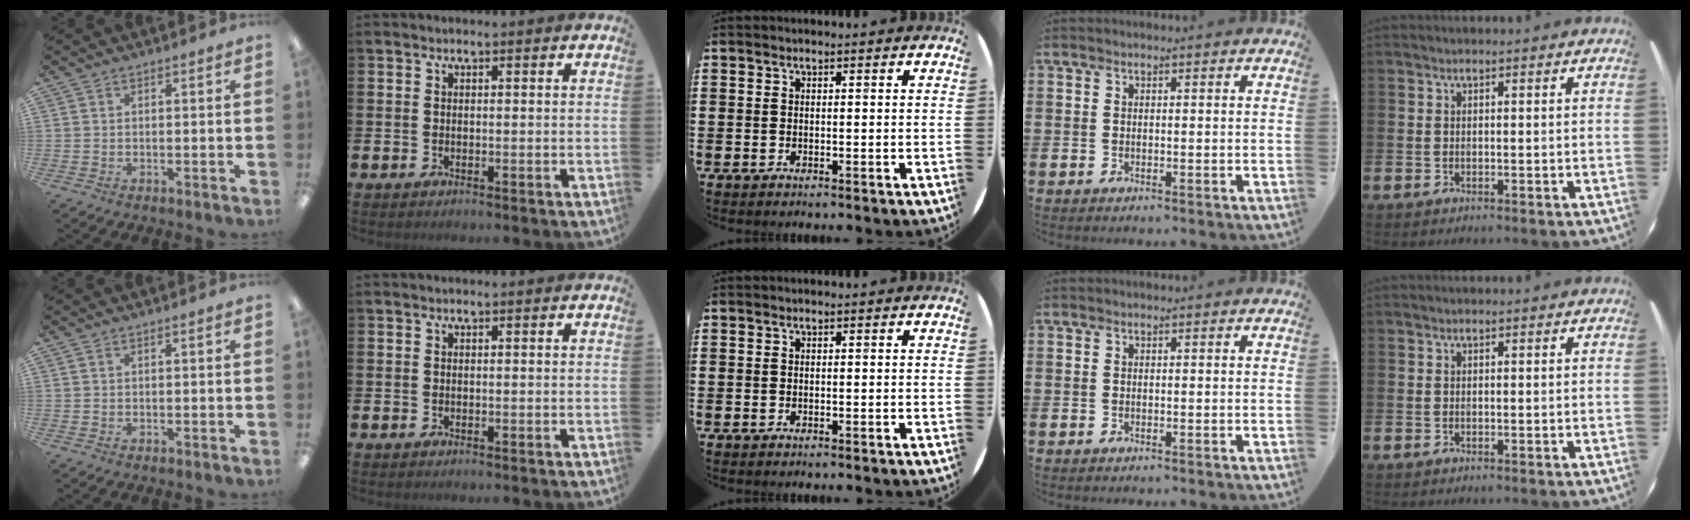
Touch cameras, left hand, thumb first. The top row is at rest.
{}